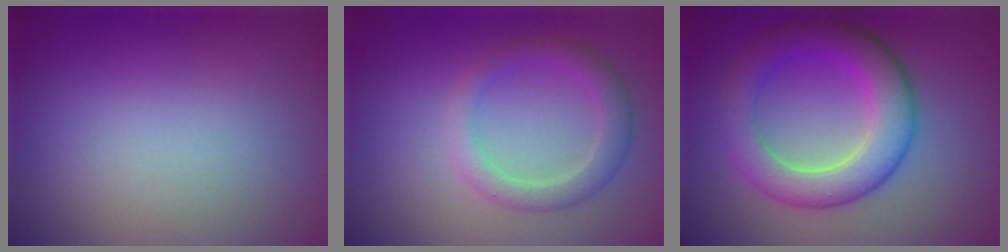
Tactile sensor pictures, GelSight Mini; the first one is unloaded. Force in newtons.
{"total": 2.9, "press": 2.9, "slide": 0.2}
{"total": 6.6, "press": 6.5, "slide": 0.2}